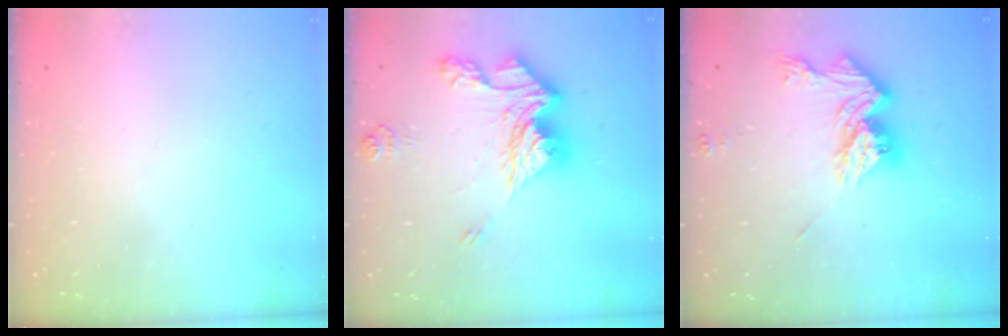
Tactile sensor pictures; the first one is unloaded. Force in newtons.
{"total": 17.0, "press": 16.9, "slide": 1.7}
{"total": 14.0, "press": 13.9, "slide": 1.2}